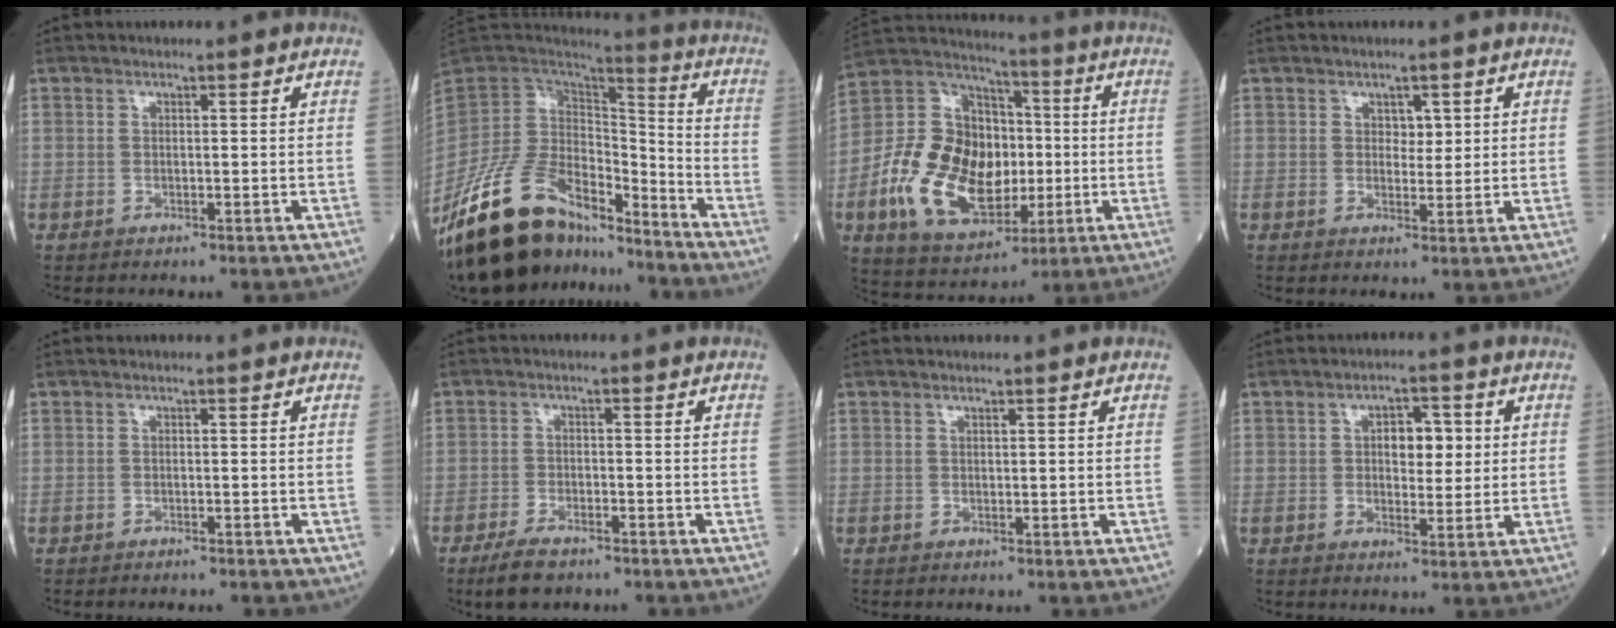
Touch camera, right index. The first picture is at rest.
{"total": 21.4, "force": [-16.8, 8.4, 10.3], "torque": [-0.224, 0.023, -0.298]}
{"total": 19.0, "force": [-3.6, 12.0, 14.3], "torque": [-0.296, 0.021, -0.053]}
{"total": 2.2, "force": [0.9, 1.3, 1.4], "torque": [-0.015, -0.004, 0.013]}
{"total": 1.5, "force": [-1.4, 0.4, 0.4], "torque": [-0.015, -0.003, -0.017]}
{"total": 5.1, "force": [-3.9, 1.7, 2.7], "torque": [-0.062, -0.007, -0.068]}
{"total": 0.0}
{"total": 5.4, "force": [1.2, 2.6, 4.6], "torque": [-0.067, 0.009, 0.018]}